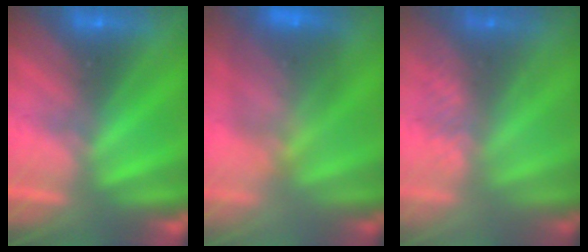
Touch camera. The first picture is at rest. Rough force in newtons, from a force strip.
{"total": 8.4}
{"total": 2.6}